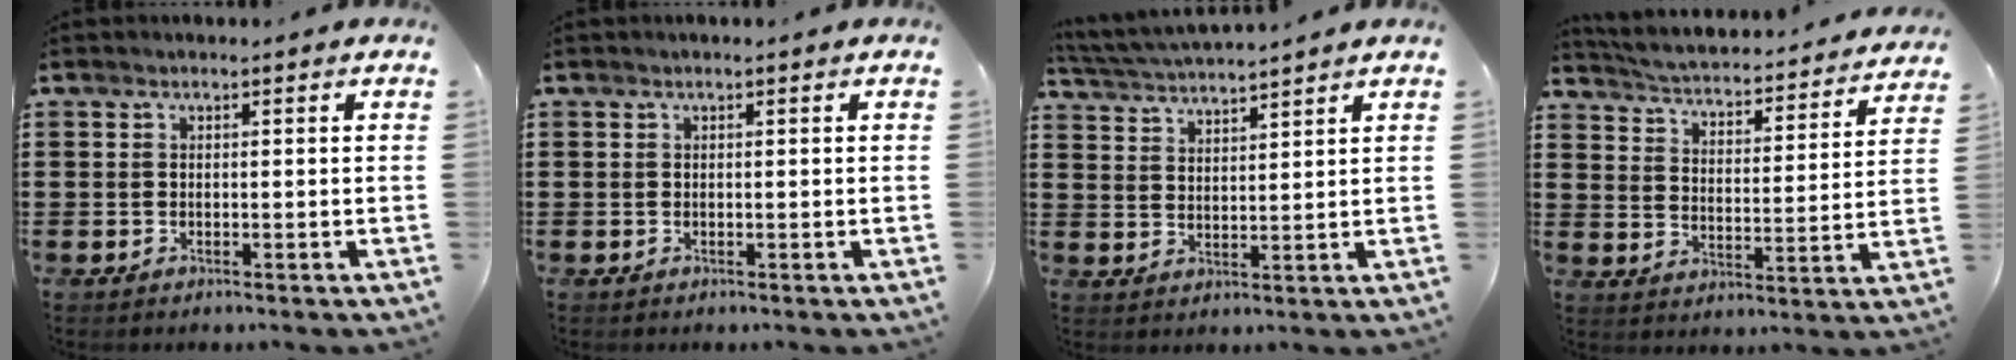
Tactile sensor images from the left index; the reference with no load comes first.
{"total": 0.0}
{"total": 4.1, "force": [4.0, -0.5, 0.5], "torque": [-0.025, -0.021, 0.071]}
{"total": 2.9, "force": [2.9, -0.3, 0.3], "torque": [-0.027, -0.034, 0.038]}